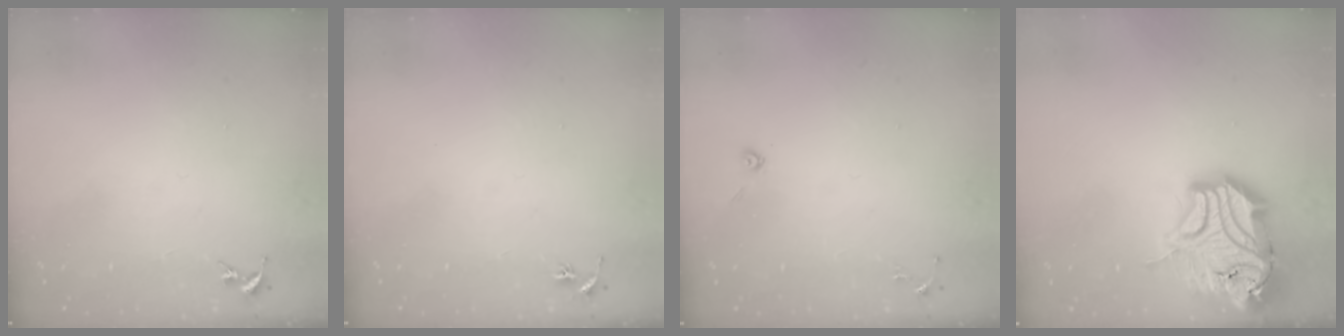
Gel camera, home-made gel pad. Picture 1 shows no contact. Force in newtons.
{"total": 3.0, "press": 3.0, "slide": 0.3}
{"total": 3.9, "press": 3.8, "slide": 0.9}
{"total": 21.9, "press": 21.7, "slide": 2.9}